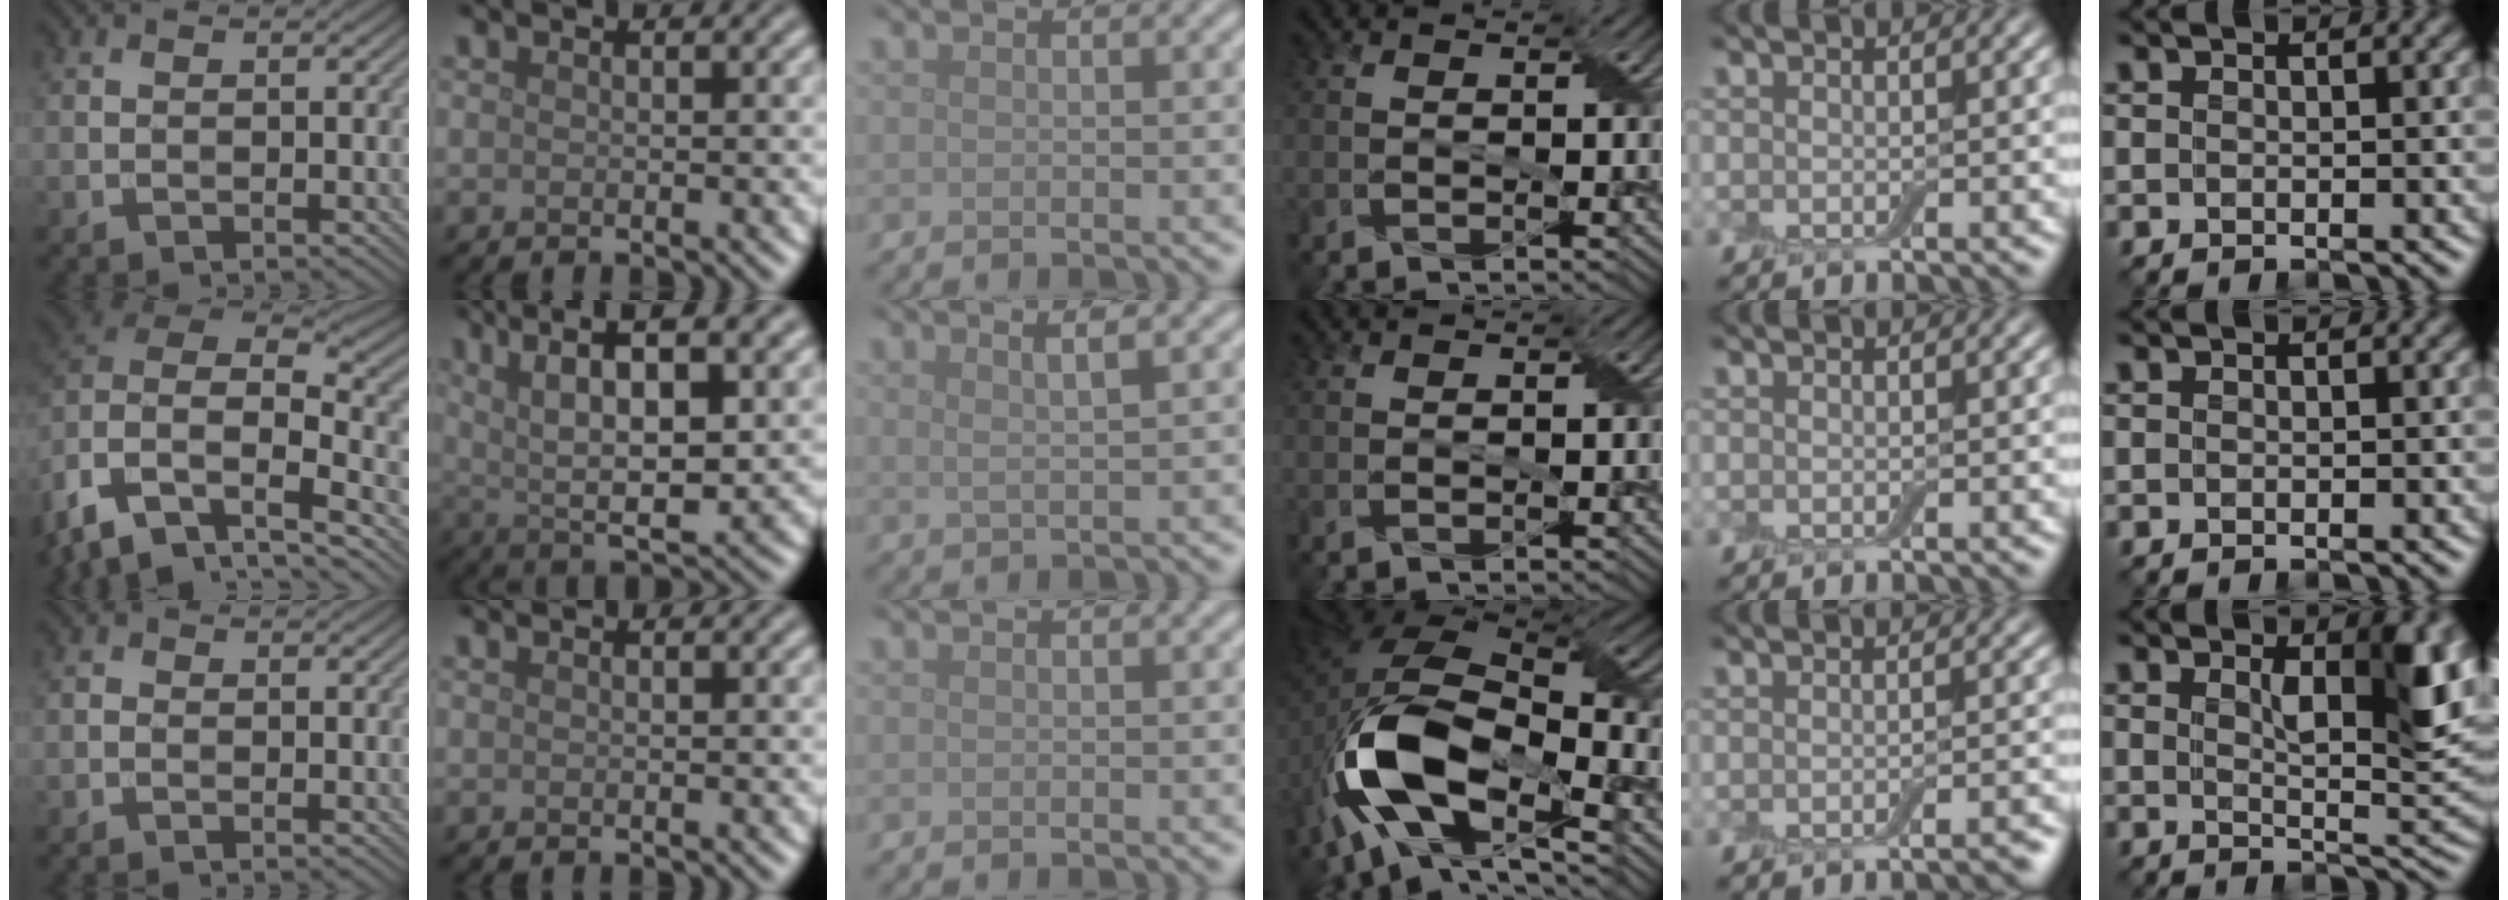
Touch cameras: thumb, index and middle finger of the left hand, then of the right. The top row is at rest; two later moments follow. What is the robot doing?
{"motion": "peel", "object": "bubble wrap"}